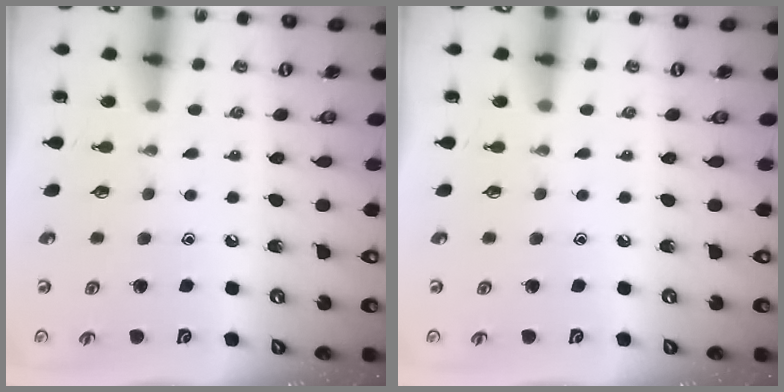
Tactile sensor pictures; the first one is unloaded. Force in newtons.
{"total": 0.0}